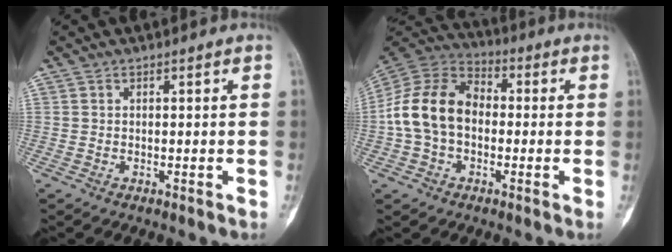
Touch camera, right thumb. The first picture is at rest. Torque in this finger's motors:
{"motor_torque": [0.19, 1.58, 0.92, -0.81, 0.16]}